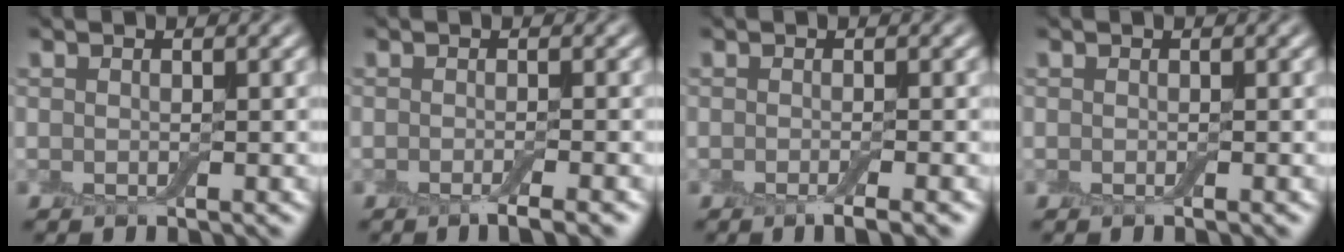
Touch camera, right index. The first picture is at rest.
{"total": 2.5, "force": [-1.4, 0.5, 2.0], "torque": [-0.021, -0.002, -0.027]}
{"total": 2.4, "force": [-1.2, 0.5, 2.0], "torque": [-0.022, -0.002, -0.024]}
{"total": 0.0}